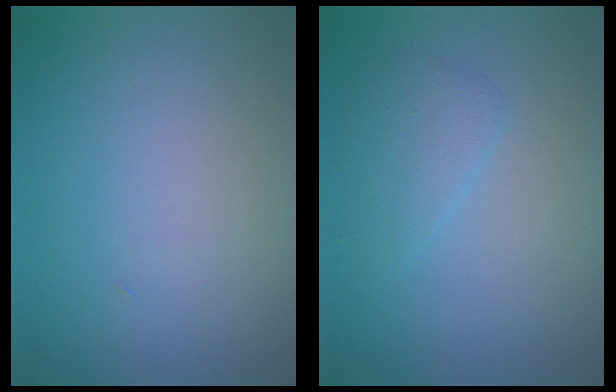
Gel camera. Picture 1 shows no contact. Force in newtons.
{"total": 1.9, "press": 1.9, "slide": 0.1}